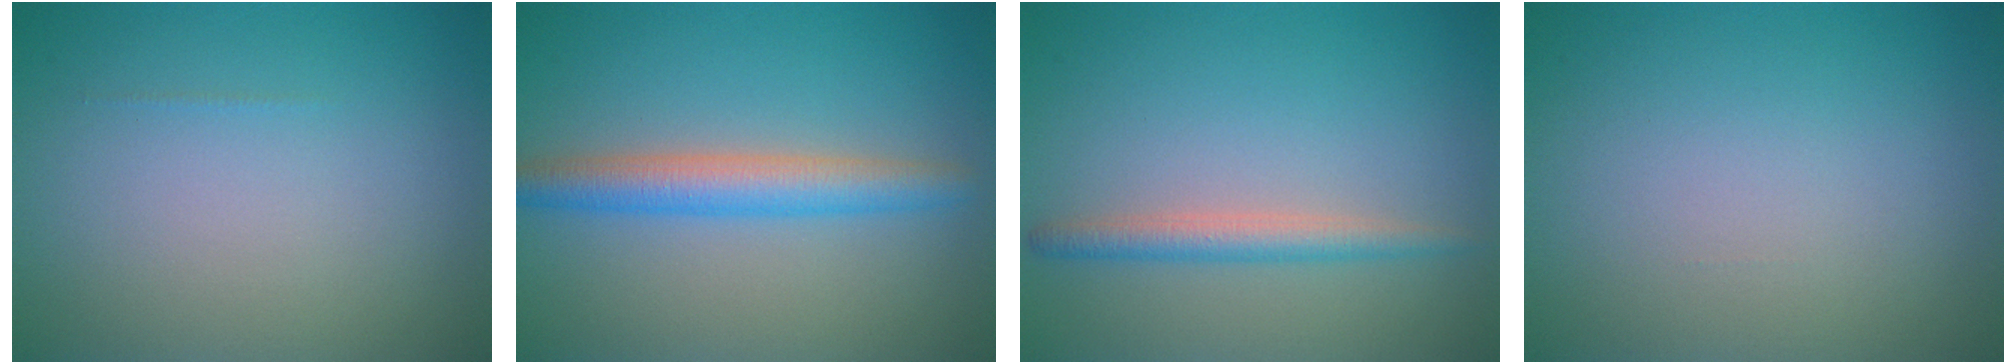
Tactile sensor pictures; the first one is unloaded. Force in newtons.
{"total": 3.9, "press": 3.9, "slide": 0.1}
{"total": 2.3, "press": 2.3, "slide": 0.1}
{"total": 0.0}